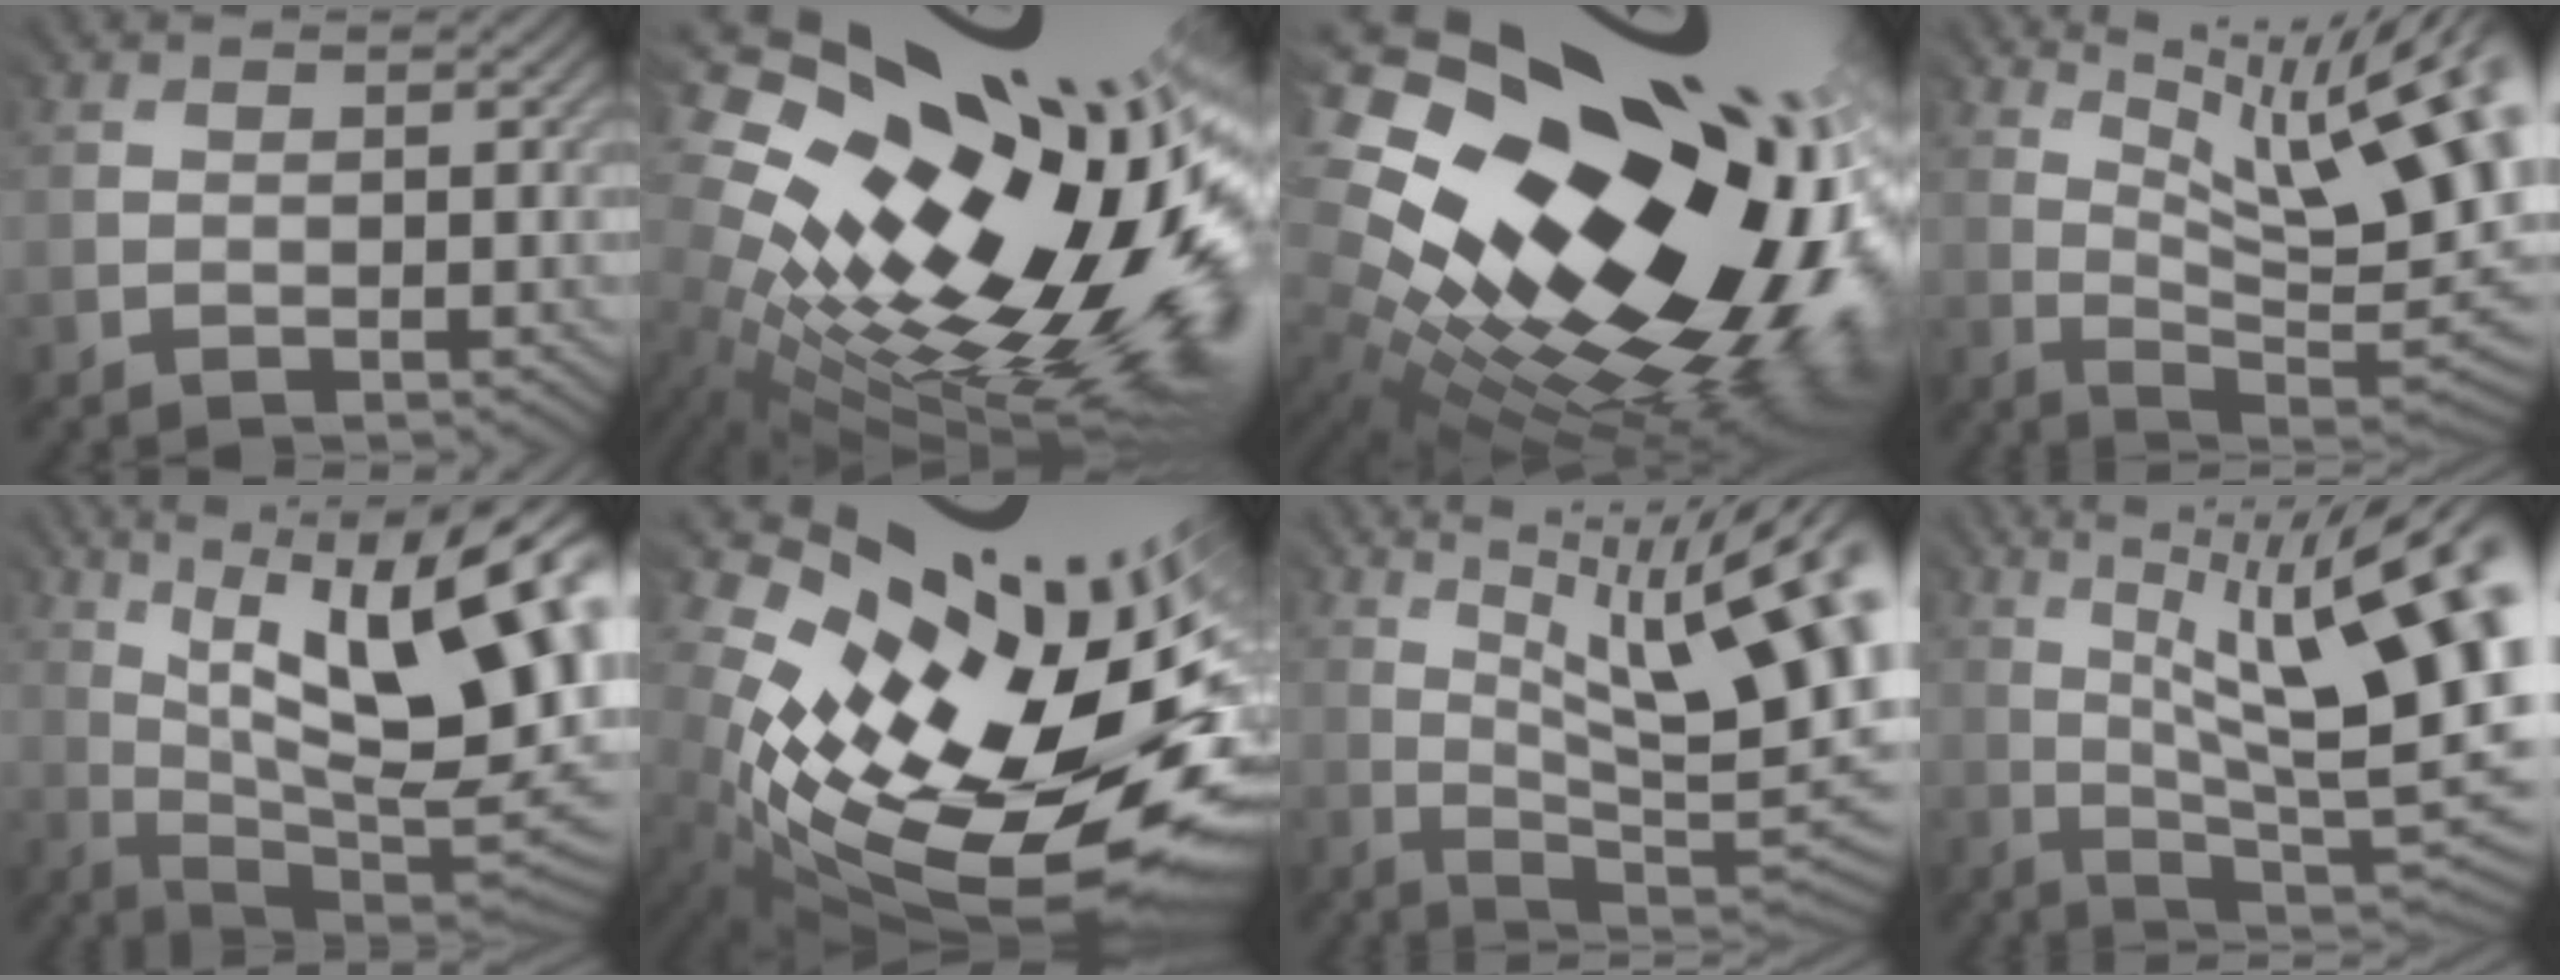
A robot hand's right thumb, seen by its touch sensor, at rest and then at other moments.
{"total": 19.0, "force": [1.1, 10.2, 16.0], "torque": [-0.263, -0.018, 0.019]}
{"total": 20.9, "force": [2.4, 13.2, 16.1], "torque": [-0.306, -0.009, 0.030]}
{"total": 15.4, "force": [6.2, 4.0, 13.6], "torque": [-0.170, 0.018, 0.102]}
{"total": 17.6, "force": [4.7, 6.9, 15.5], "torque": [-0.215, 0.026, 0.071]}
{"total": 17.9, "force": [1.0, 10.2, 14.7], "torque": [-0.237, -0.033, 0.045]}
{"total": 16.0, "force": [5.1, 5.1, 14.3], "torque": [-0.186, 0.027, 0.083]}
{"total": 17.6, "force": [3.7, 5.3, 16.3], "torque": [-0.209, 0.019, 0.053]}